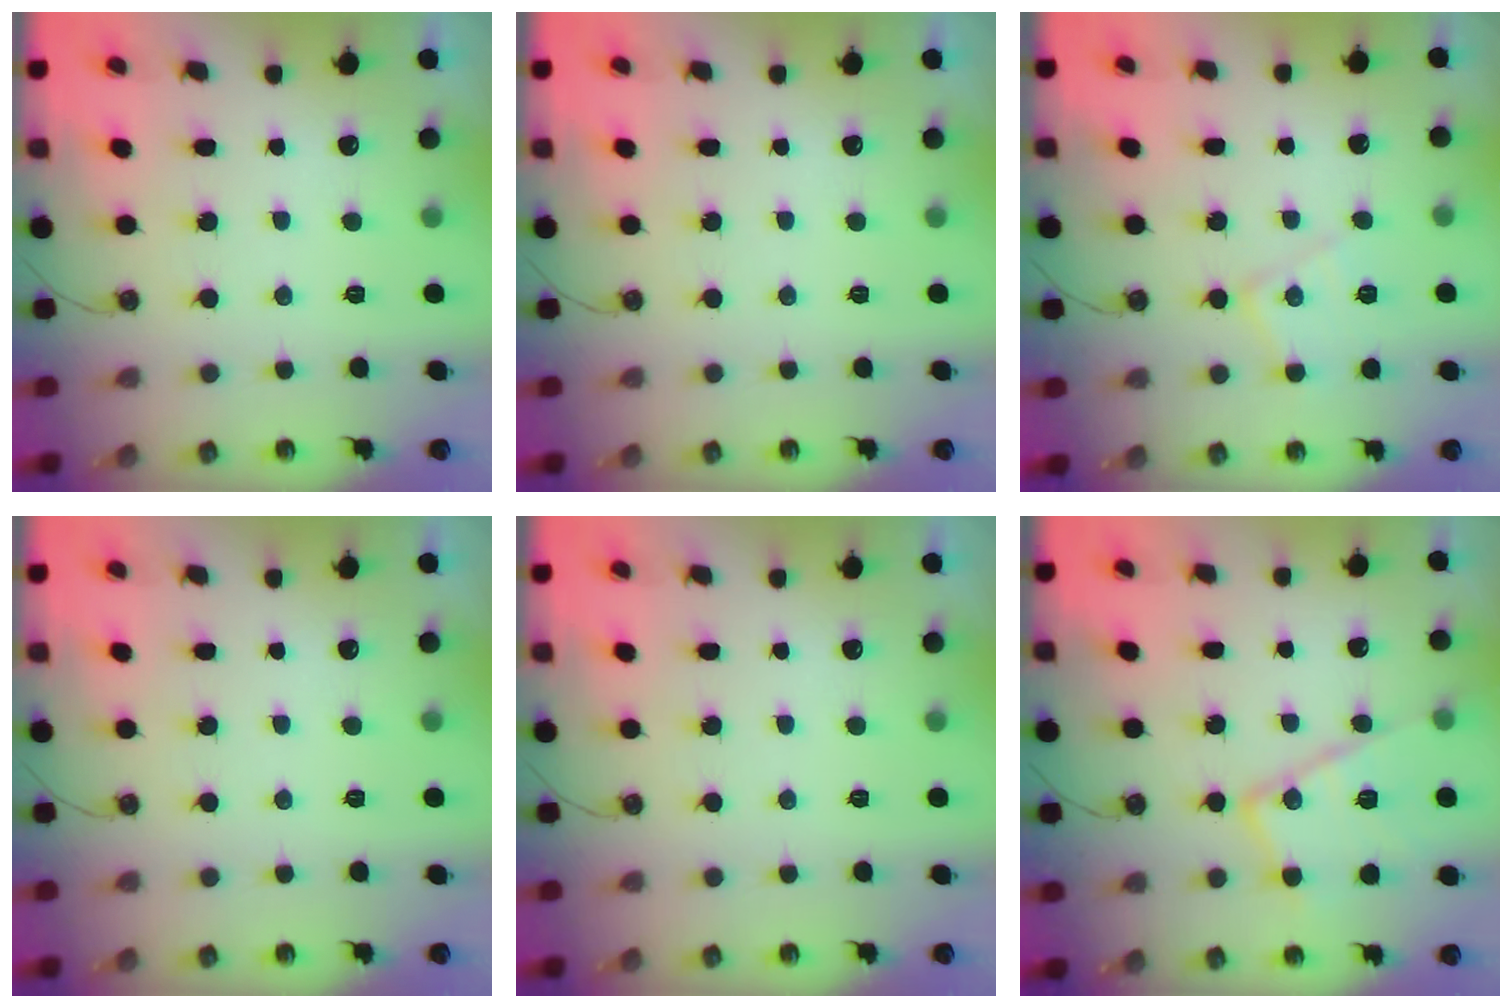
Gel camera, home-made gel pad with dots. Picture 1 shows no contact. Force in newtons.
{"total": 0.0}
{"total": 9.7, "press": 9.7, "slide": 0.6}
{"total": 0.0}
{"total": 0.0}
{"total": 16.1, "press": 16.1, "slide": 1.2}